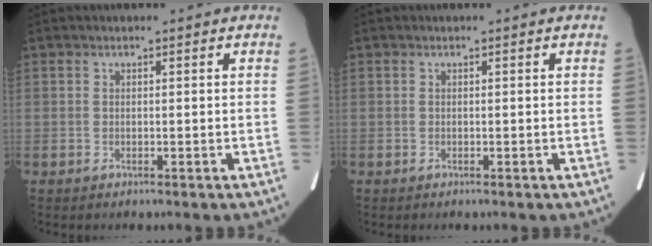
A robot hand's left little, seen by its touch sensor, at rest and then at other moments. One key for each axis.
{"total": 0.0}